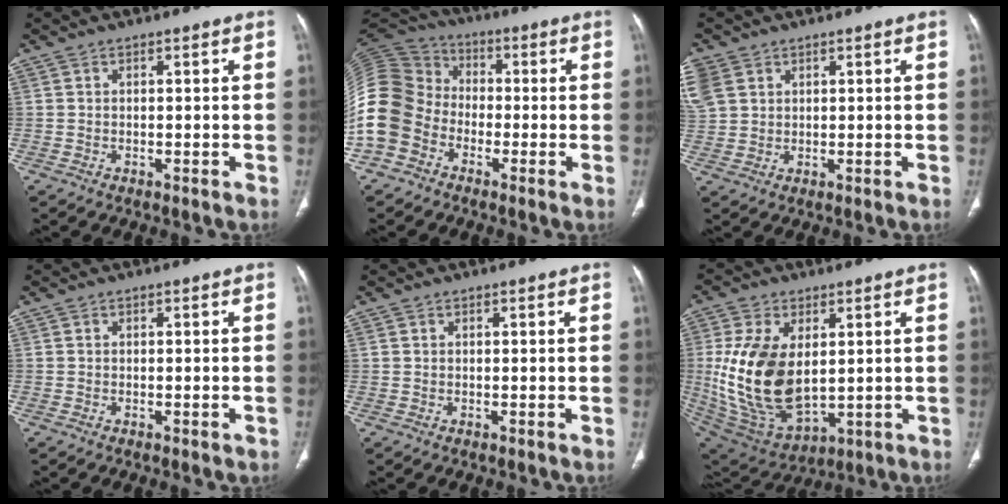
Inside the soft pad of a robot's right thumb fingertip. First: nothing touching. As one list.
[{"total": 17.6, "force": [-5.6, 14.4, 8.5], "torque": [-0.195, 0.062, -0.114]}, {"total": 10.5, "force": [4.3, 8.3, 4.7], "torque": [-0.146, 0.015, 0.095]}, {"total": 0.7, "force": [-0.4, 0.1, 0.6], "torque": [-0.004, 0.001, -0.005]}, {"total": 0.0}, {"total": 19.3, "force": [1.7, 11.2, 15.6], "torque": [-0.301, -0.018, 0.055]}]